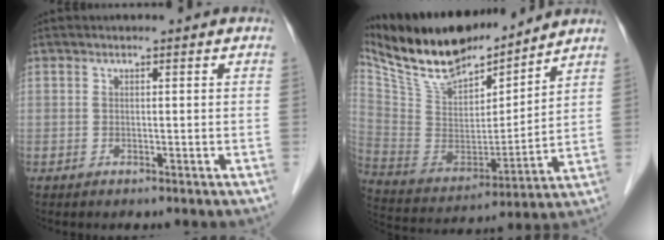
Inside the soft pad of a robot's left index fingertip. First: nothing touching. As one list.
[{"total": 17.8, "force": [15.9, 4.0, 7.0], "torque": [-0.138, -0.006, 0.296]}]